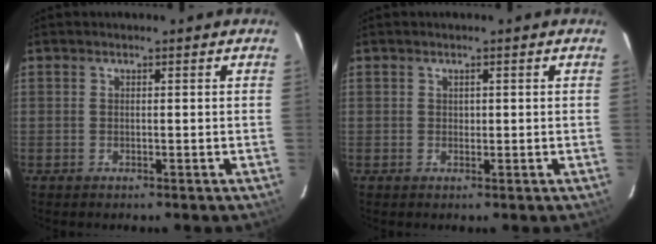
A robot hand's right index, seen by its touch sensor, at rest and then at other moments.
{"total": 0.7, "force": [0.1, 0.6, 0.1], "torque": [0.001, 0.002, 0.003]}